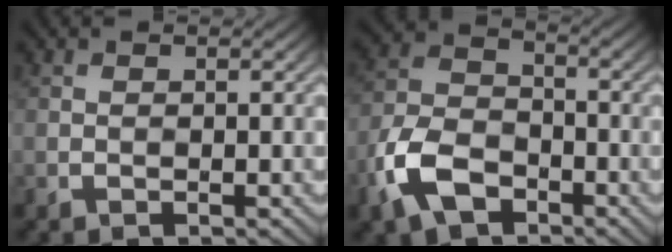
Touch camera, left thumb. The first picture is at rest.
{"total": 9.1, "force": [-4.9, 5.4, 5.5], "torque": [-0.132, -0.004, -0.111]}